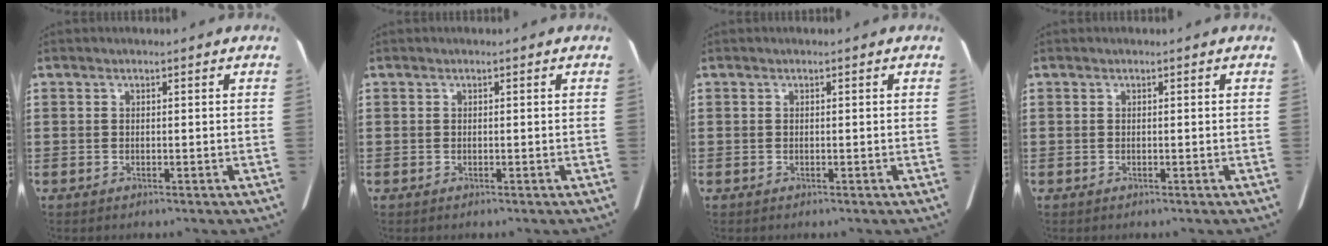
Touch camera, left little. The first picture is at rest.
{"total": 0.0}
{"total": 0.0}
{"total": 0.0}